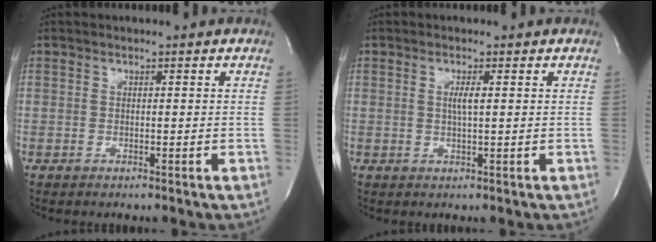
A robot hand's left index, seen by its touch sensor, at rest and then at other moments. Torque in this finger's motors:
{"motor_torque": [0.31, 0.14, 0.12, 0.04]}